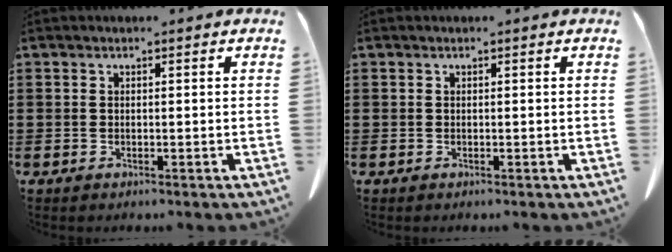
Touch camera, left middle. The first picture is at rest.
{"total": 0.0}